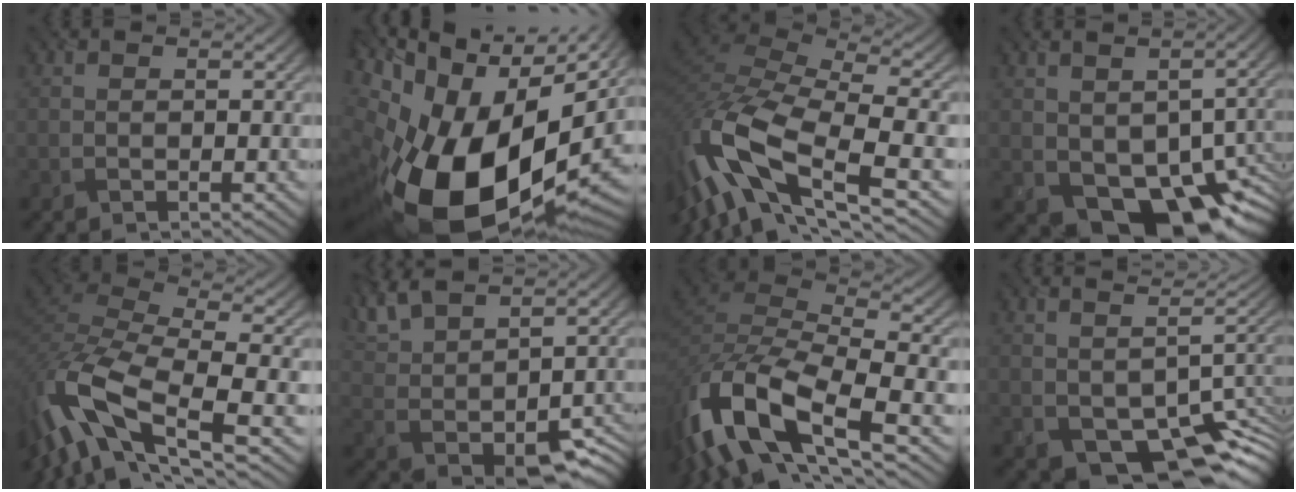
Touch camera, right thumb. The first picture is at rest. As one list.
[{"total": 20.8, "force": [-2.7, 12.9, 16.1], "torque": [-0.346, -0.051, -0.028]}, {"total": 16.6, "force": [-5.3, 6.5, 14.3], "torque": [-0.346, -0.003, -0.092]}, {"total": 15.5, "force": [-3.9, 9.7, 11.4], "torque": [-0.168, -0.047, -0.031]}, {"total": 15.3, "force": [-7.4, 5.9, 12.0], "torque": [-0.297, -0.004, -0.141]}, {"total": 9.5, "force": [4.0, 4.6, 7.3], "torque": [-0.164, -0.007, 0.091]}, {"total": 17.5, "force": [-8.5, 6.7, 13.7], "torque": [-0.334, -0.030, -0.143]}, {"total": 10.4, "force": [-2.4, 5.9, 8.2], "torque": [-0.120, -0.022, -0.018]}]